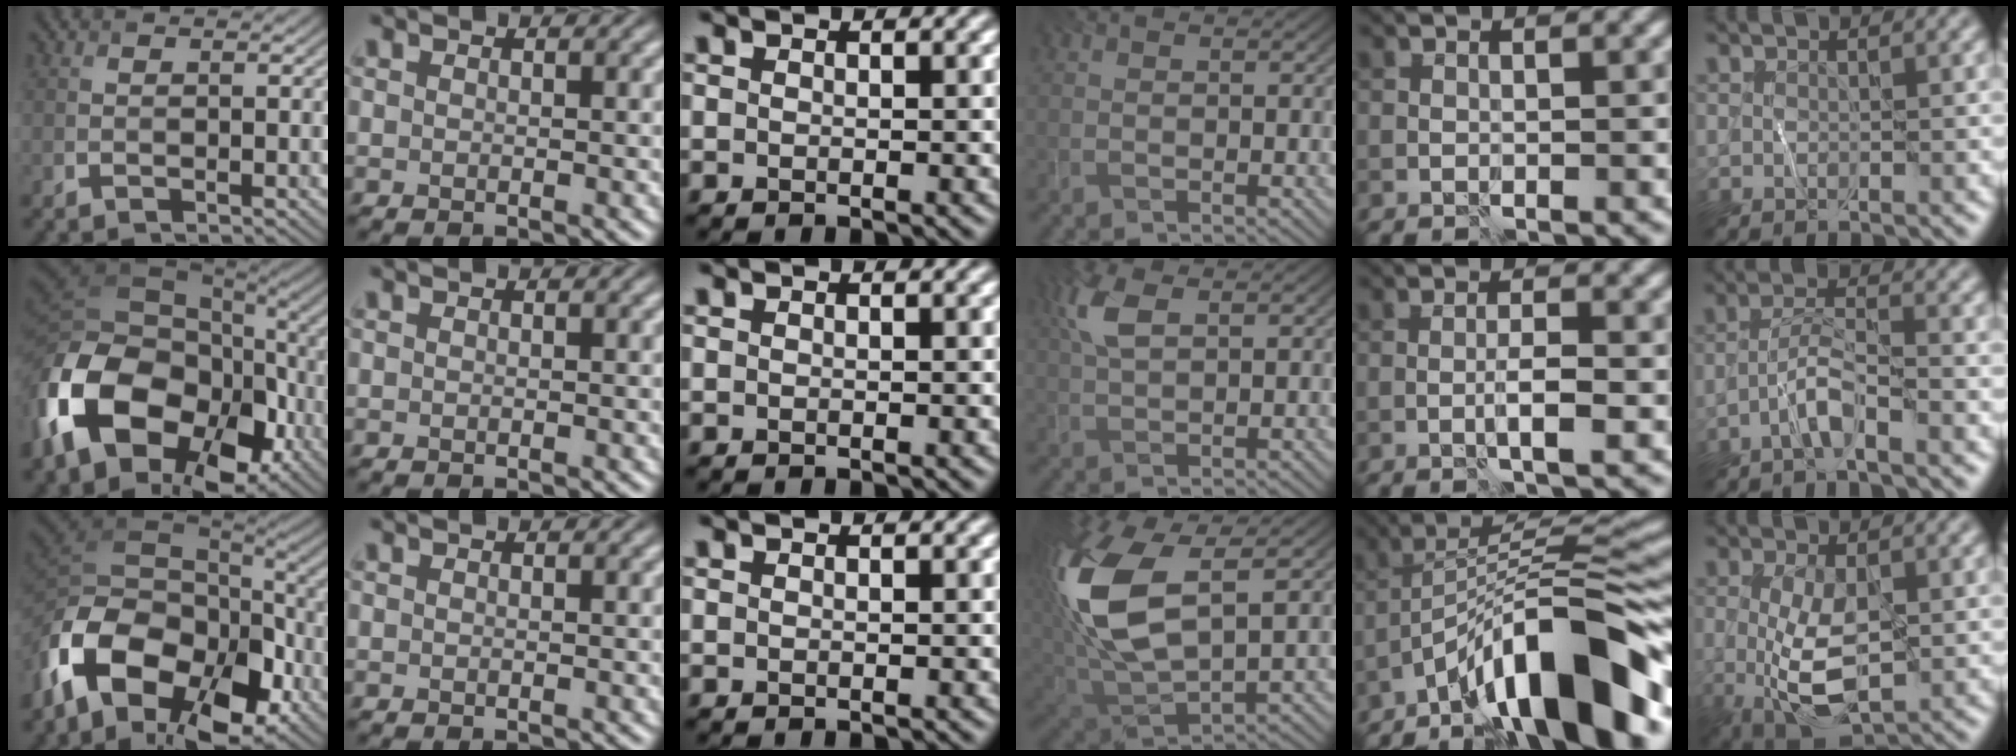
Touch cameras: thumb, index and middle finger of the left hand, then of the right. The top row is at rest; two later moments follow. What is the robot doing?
{"motion": "wipe", "object": "whiteboard"}